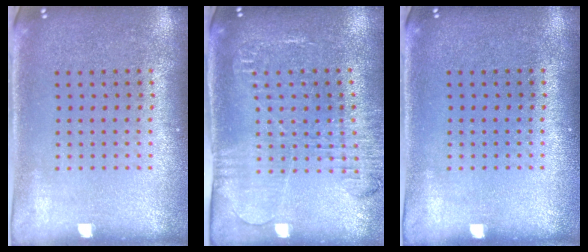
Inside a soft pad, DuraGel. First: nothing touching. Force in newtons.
{"total": 1.9, "press": 1.9, "slide": 0.1}
{"total": 0.0}